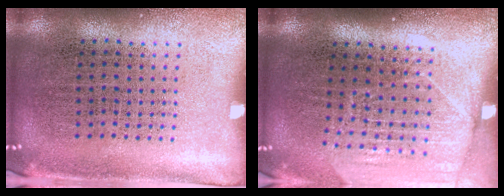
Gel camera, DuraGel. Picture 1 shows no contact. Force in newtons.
{"total": 1.7, "press": 1.5, "slide": 0.8}